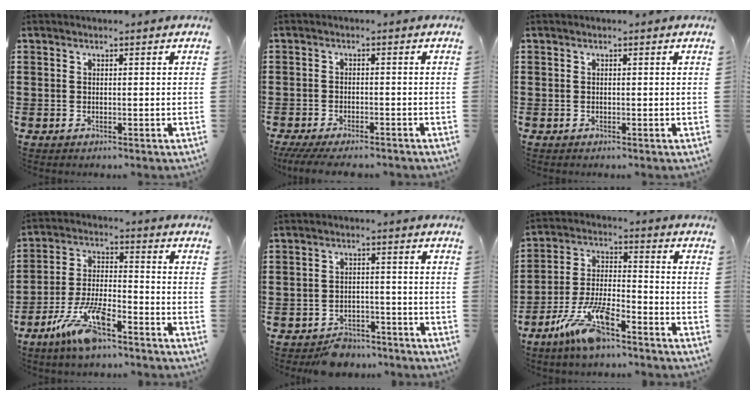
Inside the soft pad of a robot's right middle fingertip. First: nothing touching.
{"total": 2.9, "force": [-2.7, 0.2, 1.0], "torque": [-0.025, -0.004, -0.056]}
{"total": 0.0}
{"total": 9.7, "force": [-6.7, 2.4, 6.7], "torque": [-0.150, -0.002, -0.128]}
{"total": 3.9, "force": [-3.6, 1.3, 0.4], "torque": [-0.010, 0.010, -0.075]}
{"total": 10.2, "force": [-7.3, 2.4, 6.8], "torque": [-0.156, 0.000, -0.141]}